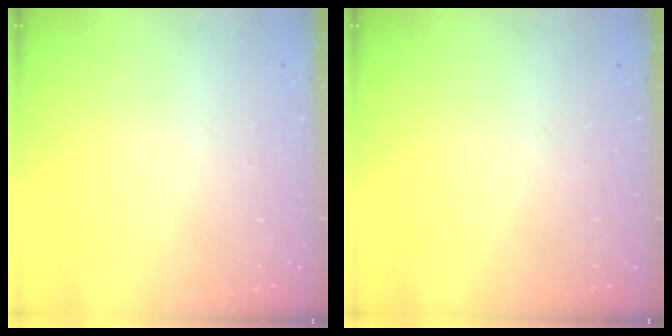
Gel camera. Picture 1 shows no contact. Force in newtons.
{"total": 0.0}